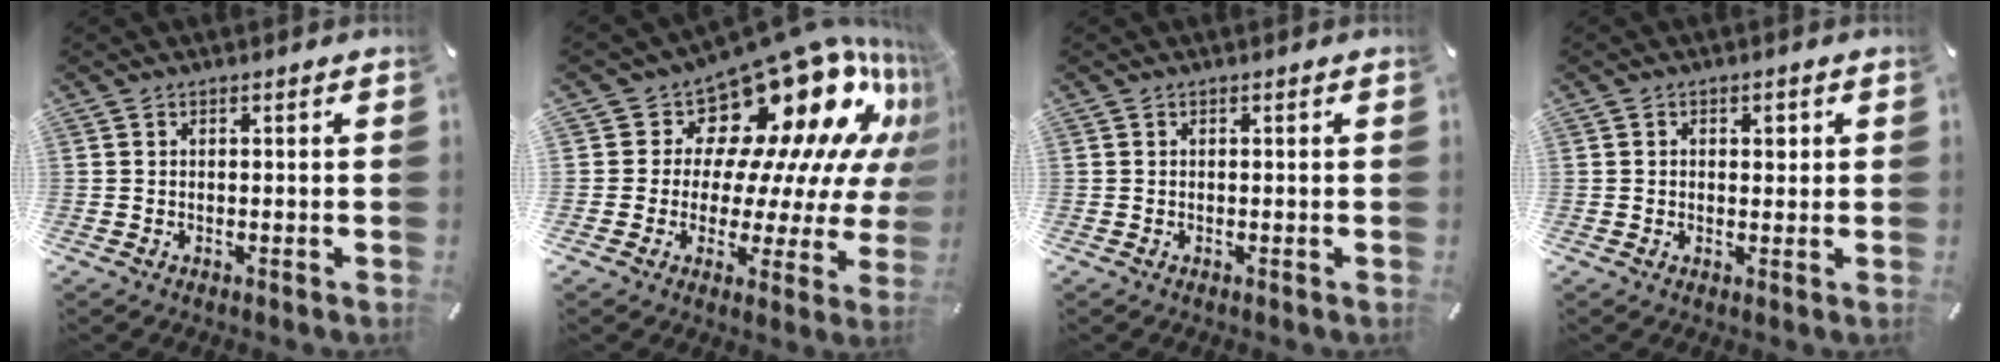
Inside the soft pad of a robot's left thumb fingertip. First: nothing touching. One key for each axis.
{"total": 19.7, "fx": 13.2, "fy": 10.3, "fz": 10.3, "tx": -0.132, "ty": -0.130, "tz": 0.222}
{"total": 0.0}
{"total": 2.5, "fx": 0.5, "fy": 1.9, "fz": 1.6, "tx": -0.011, "ty": -0.002, "tz": 0.001}